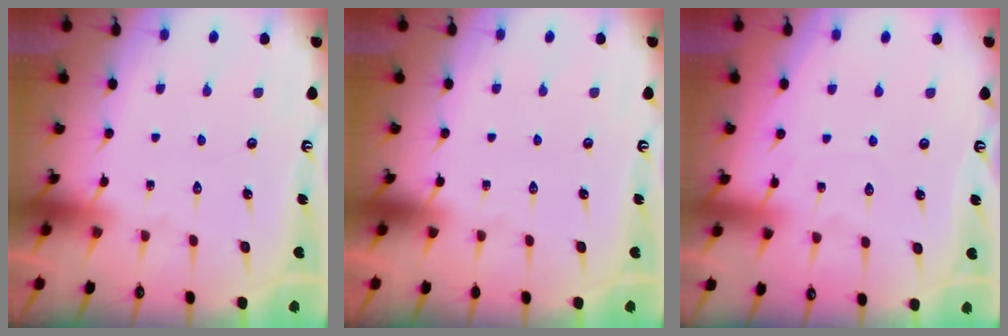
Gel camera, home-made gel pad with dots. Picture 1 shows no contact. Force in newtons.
{"total": 0.0}
{"total": 3.0, "press": 2.9, "slide": 0.4}